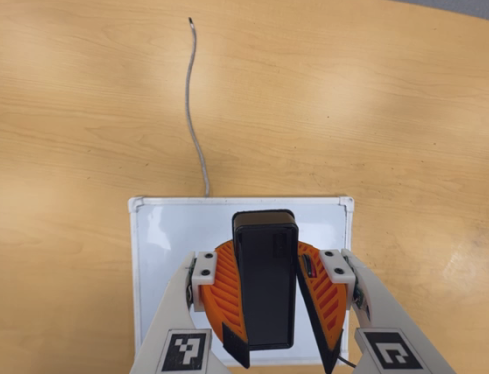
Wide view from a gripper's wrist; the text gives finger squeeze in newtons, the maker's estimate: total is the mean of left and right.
{"total": 9.1, "left": 9.5, "right": 8.7}